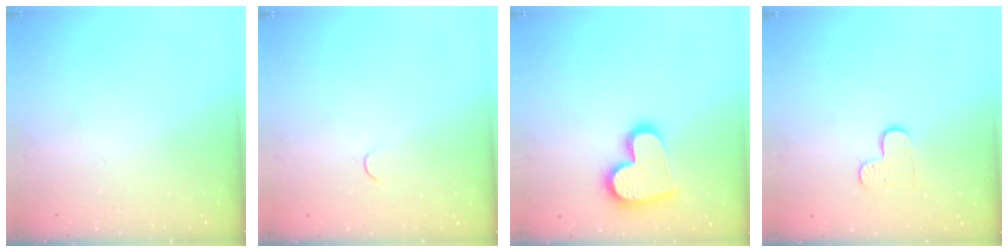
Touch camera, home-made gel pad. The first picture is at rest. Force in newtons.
{"total": 3.7, "press": 3.7, "slide": 0.4}
{"total": 16.2, "press": 16.2, "slide": 1.1}
{"total": 6.6, "press": 6.5, "slide": 0.6}